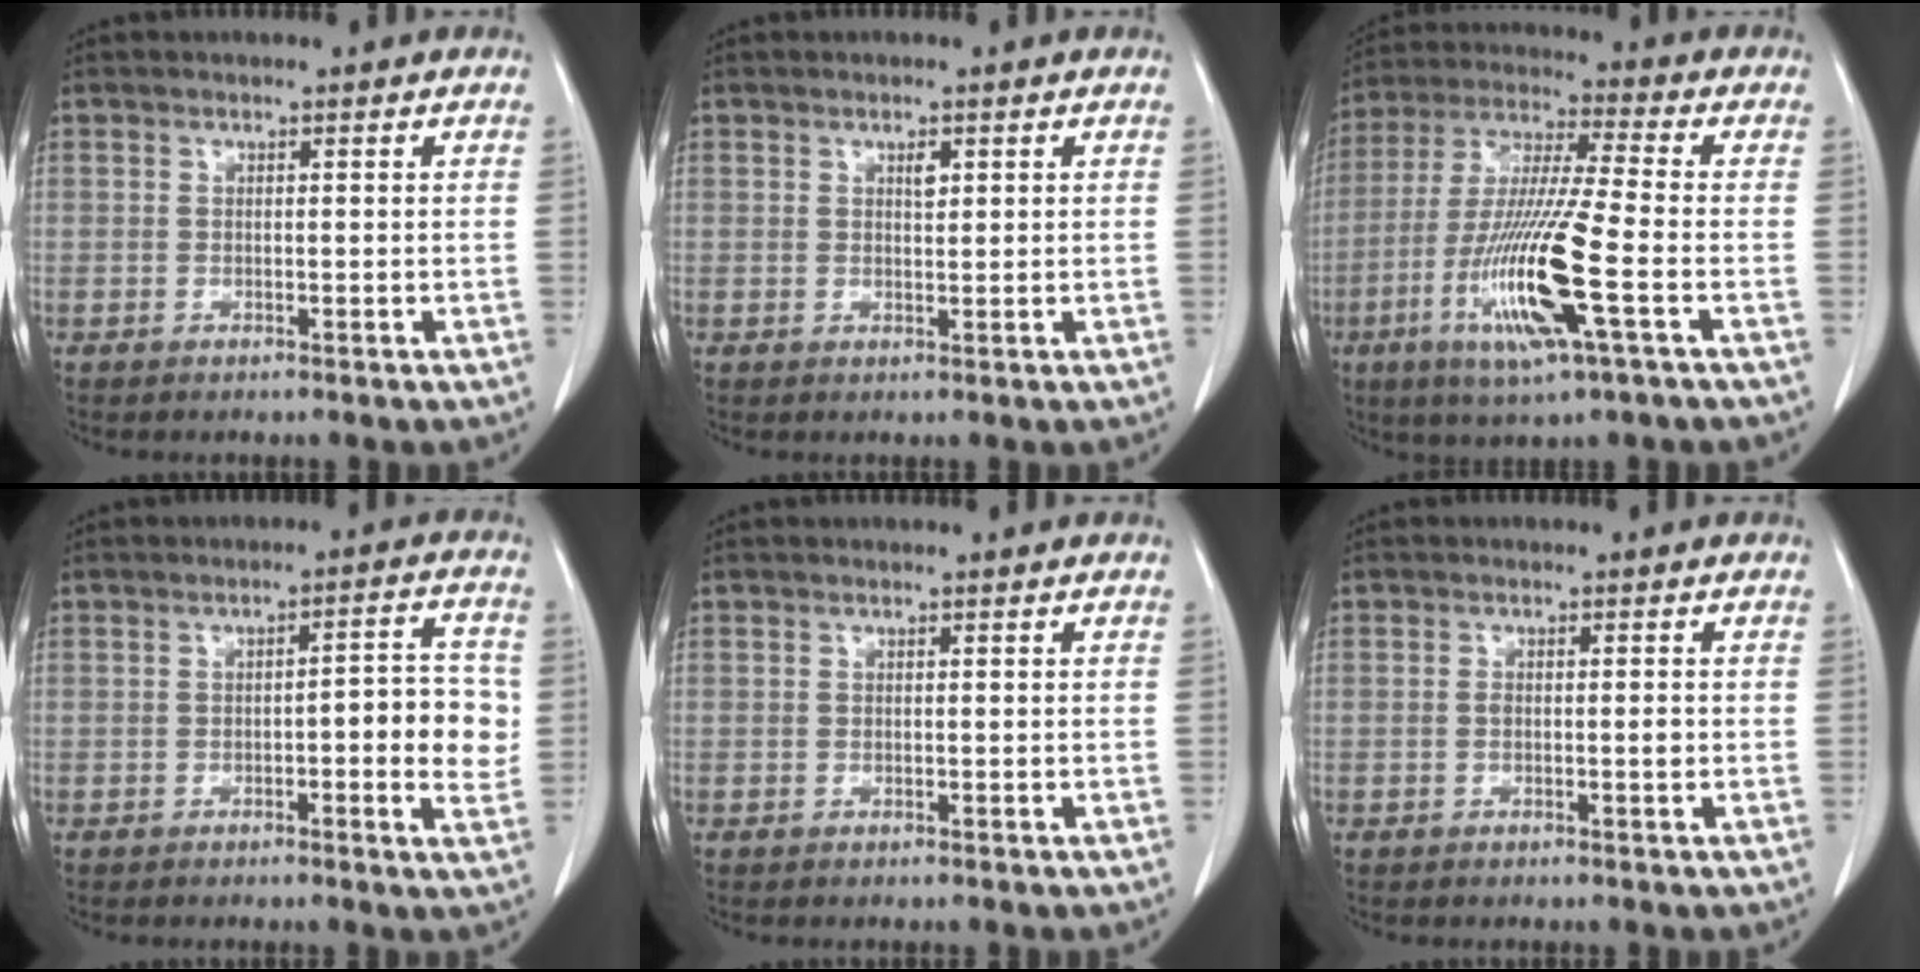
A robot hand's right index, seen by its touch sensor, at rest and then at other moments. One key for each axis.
{"total": 1.3, "fx": 0.6, "fy": 0.5, "fz": 1.0, "tx": -0.019, "ty": -0.003, "tz": 0.010}
{"total": 15.9, "fx": -5.1, "fy": 0.3, "fz": 15.0, "tx": -0.308, "ty": -0.021, "tz": -0.097}
{"total": 7.1, "fx": -0.7, "fy": 1.8, "fz": 6.8, "tx": -0.079, "ty": 0.011, "tz": -0.012}
{"total": 0.0}
{"total": 1.6, "fx": -0.1, "fy": 0.5, "fz": 1.5, "tx": -0.025, "ty": 0.002, "tz": 0.000}